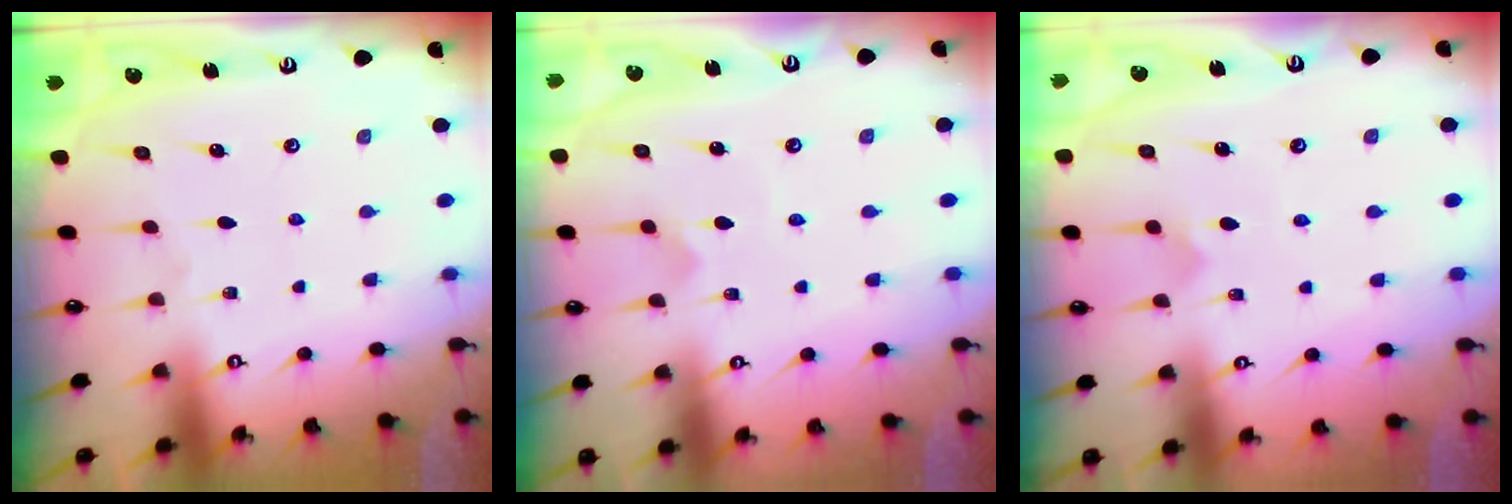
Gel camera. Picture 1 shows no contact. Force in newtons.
{"total": 1.6, "press": 1.5, "slide": 0.5}
{"total": 3.7, "press": 3.7, "slide": 0.4}